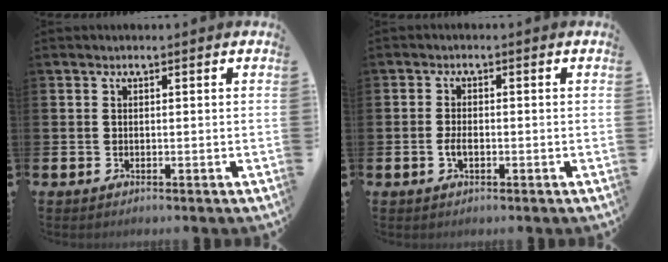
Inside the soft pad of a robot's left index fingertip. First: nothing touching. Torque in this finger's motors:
{"motor_torque": [0.49, 0.12, 0.07, 0.06]}